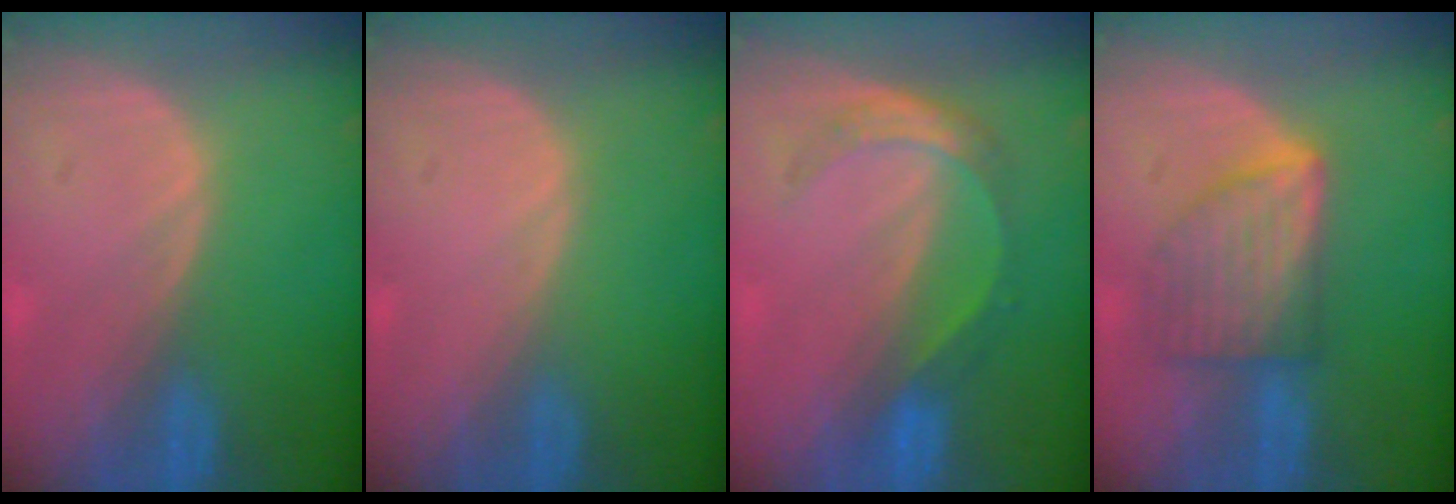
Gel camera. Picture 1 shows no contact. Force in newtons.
{"total": 0.0}
{"total": 5.5, "press": 4.7, "slide": 2.8}
{"total": 6.6, "press": 6.6, "slide": 0.1}